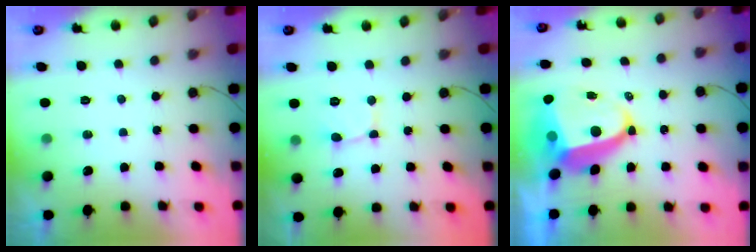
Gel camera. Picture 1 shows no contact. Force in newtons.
{"total": 2.3, "press": 2.3, "slide": 0.2}
{"total": 10.4, "press": 10.3, "slide": 1.5}